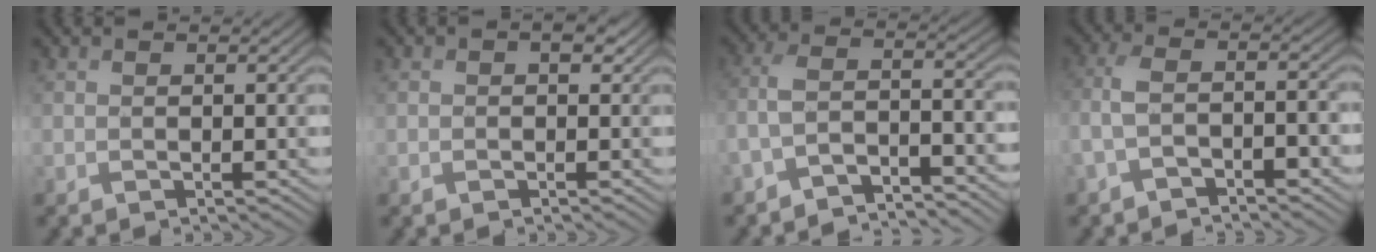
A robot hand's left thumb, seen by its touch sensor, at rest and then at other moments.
{"total": 1.5, "force": [0.1, 0.9, 1.2], "torque": [-0.015, 0.001, 0.000]}
{"total": 5.8, "force": [-4.7, 1.5, 3.2], "torque": [-0.069, 0.003, -0.098]}
{"total": 4.8, "force": [-2.6, 1.6, 3.7], "torque": [-0.087, 0.000, -0.059]}